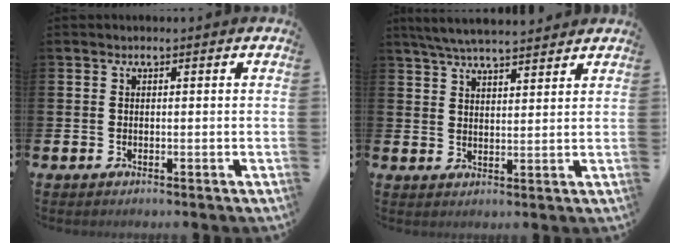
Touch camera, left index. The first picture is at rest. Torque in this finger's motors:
{"motor_torque": [1.06, -1.08, 0.36, 0.21]}